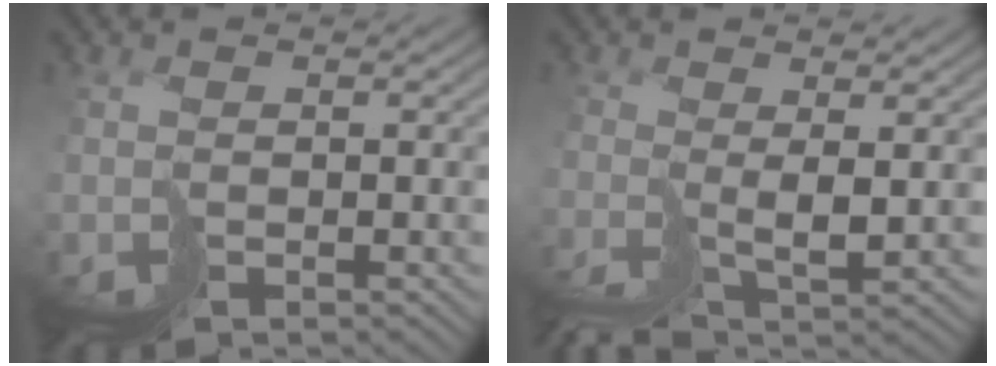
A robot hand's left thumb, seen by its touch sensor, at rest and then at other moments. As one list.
[{"total": 2.5, "force": [-1.0, -1.0, 2.0], "torque": [-0.031, -0.001, -0.026]}]